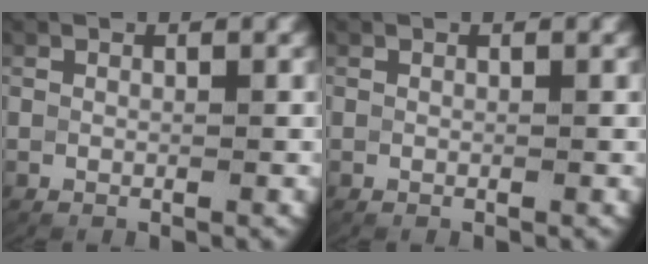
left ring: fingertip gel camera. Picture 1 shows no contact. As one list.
[{"total": 0.8, "force": [0.0, -0.7, -0.3], "torque": [0.001, -0.010, 0.010]}]